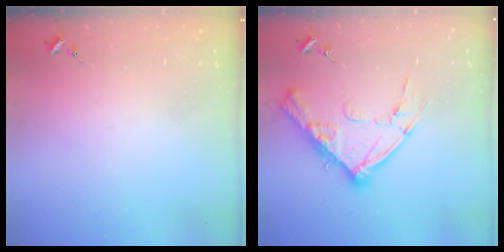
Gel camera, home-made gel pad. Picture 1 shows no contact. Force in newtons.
{"total": 16.4, "press": 16.3, "slide": 1.4}